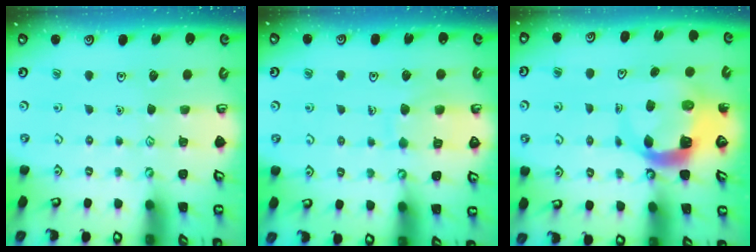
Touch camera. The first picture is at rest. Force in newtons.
{"total": 7.8, "press": 7.8, "slide": 0.7}
{"total": 6.2, "press": 6.1, "slide": 0.9}